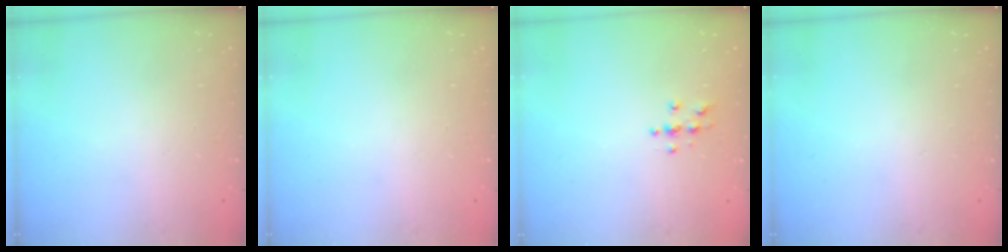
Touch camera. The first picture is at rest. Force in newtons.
{"total": 0.0}
{"total": 3.8, "press": 3.8, "slide": 0.4}
{"total": 0.0}